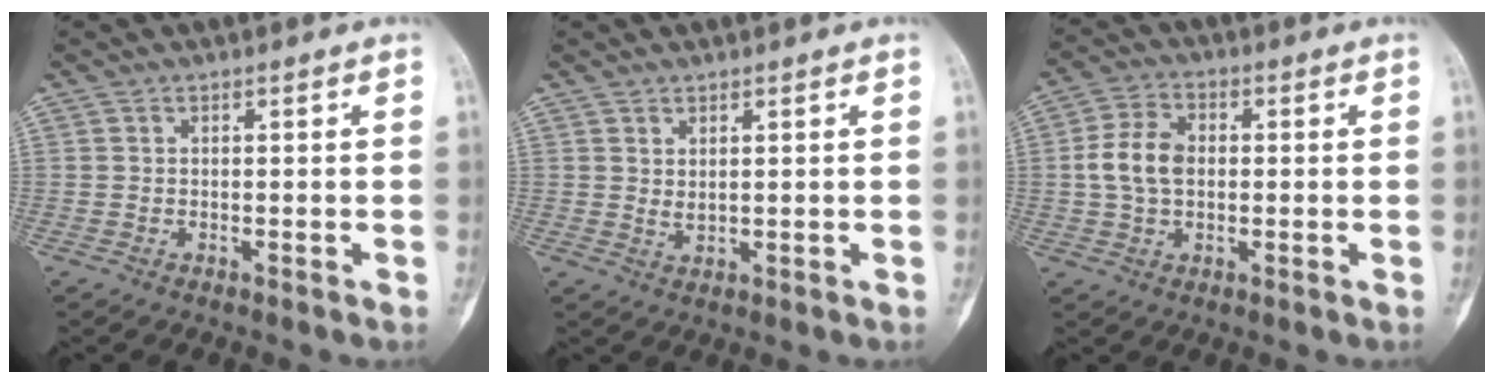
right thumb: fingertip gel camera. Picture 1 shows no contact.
{"total": 1.6, "force": [0.7, 0.8, 1.2], "torque": [-0.020, -0.010, 0.019]}
{"total": 7.9, "force": [0.2, 5.5, 5.8], "torque": [-0.105, 0.015, 0.001]}